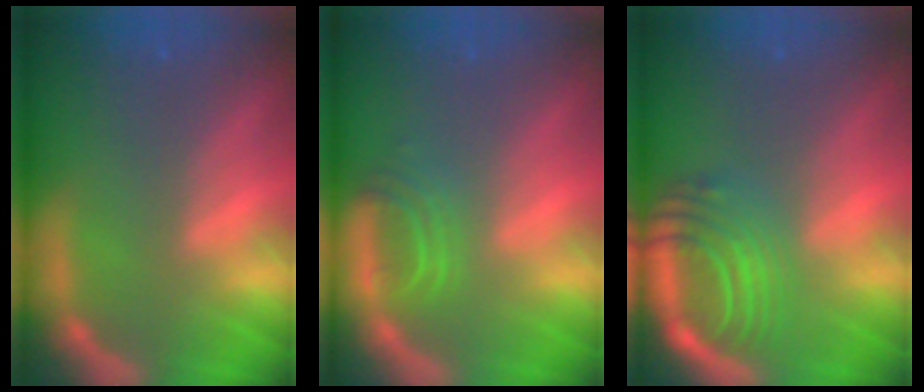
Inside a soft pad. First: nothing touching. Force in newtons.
{"total": 2.9}
{"total": 8.1}